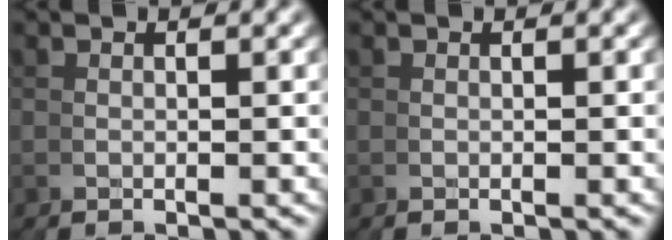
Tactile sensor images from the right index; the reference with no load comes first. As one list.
[{"total": 0.0}]